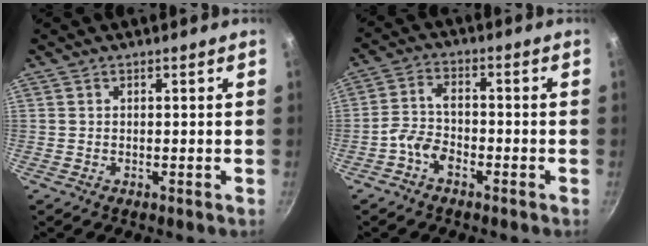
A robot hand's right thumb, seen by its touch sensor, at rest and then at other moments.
{"total": 4.9, "force": [-3.0, 2.7, 2.8], "torque": [-0.057, 0.033, -0.065]}